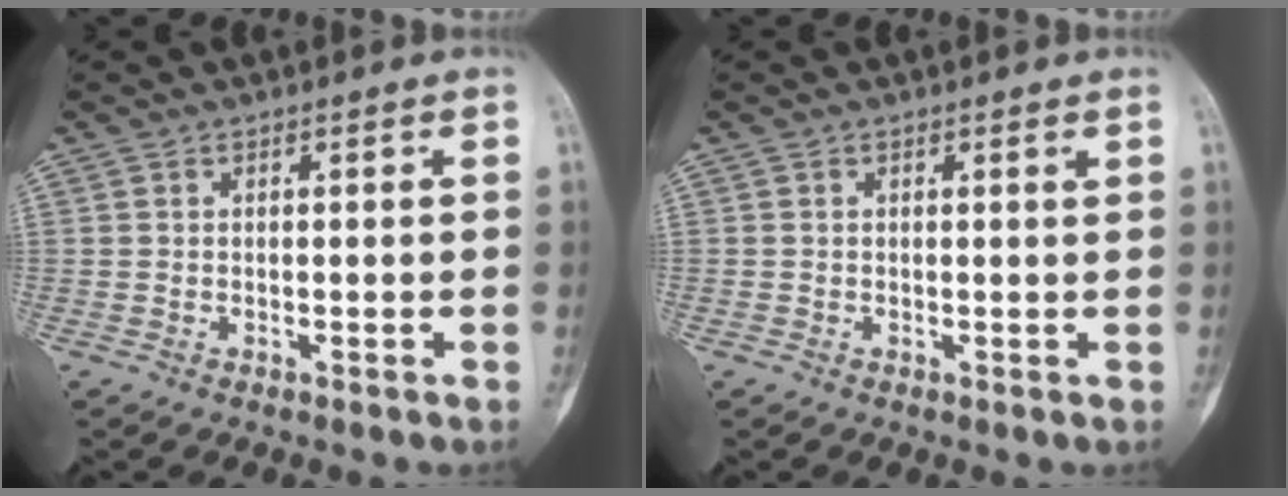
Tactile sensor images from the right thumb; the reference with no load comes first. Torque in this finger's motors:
{"motor_torque": [-0.74, -0.04, 0.29, 0.30, 0.04]}